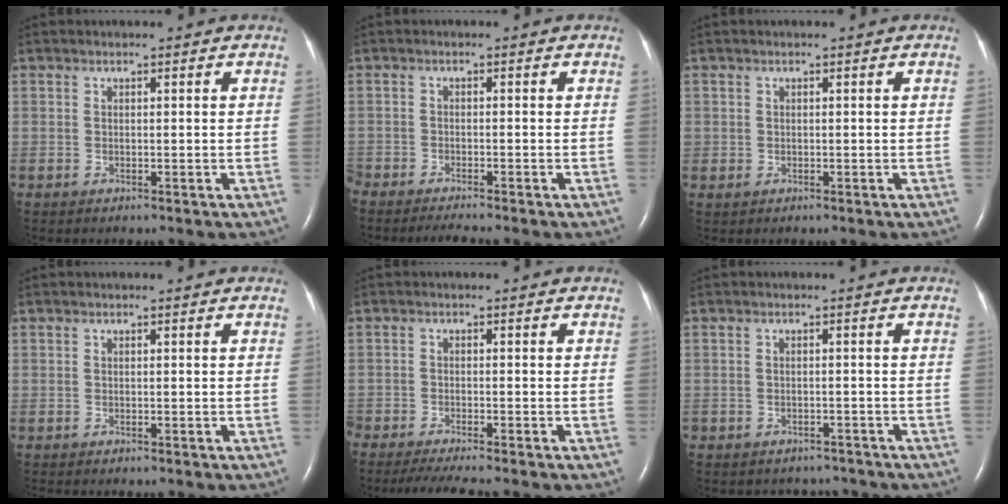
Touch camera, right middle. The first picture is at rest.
{"total": 4.2, "force": [-3.9, -0.2, 1.7], "torque": [-0.027, -0.015, -0.066]}
{"total": 0.6, "force": [0.1, 0.6, 0.1], "torque": [0.004, 0.004, 0.002]}
{"total": 0.9, "force": [-0.8, 0.2, 0.4], "torque": [-0.006, -0.001, -0.009]}
{"total": 7.0, "force": [-6.1, -0.1, 3.5], "torque": [-0.052, -0.021, -0.102]}
{"total": 4.5, "force": [-4.0, 2.0, -0.1], "torque": [-0.001, 0.009, -0.049]}